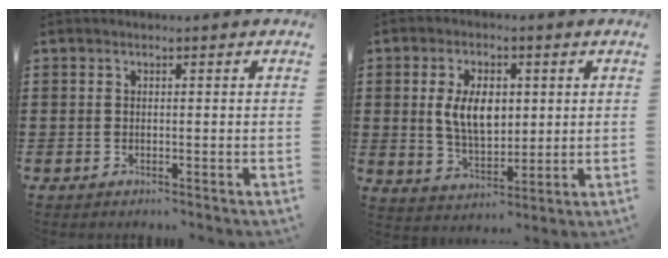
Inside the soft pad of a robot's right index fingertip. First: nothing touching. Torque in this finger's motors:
{"motor_torque": [1.18, 0.72, 0.59, 0.19]}